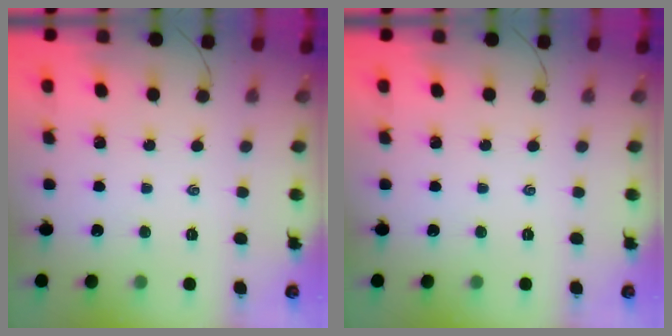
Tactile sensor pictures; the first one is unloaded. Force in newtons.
{"total": 0.0}